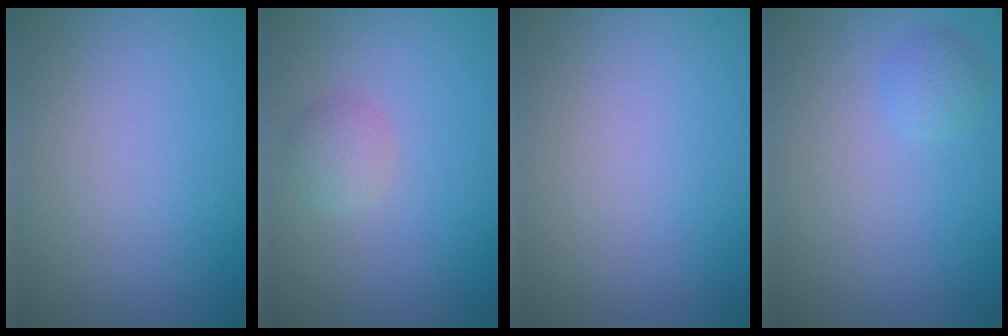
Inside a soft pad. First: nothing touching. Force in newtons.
{"total": 1.7, "press": 1.7, "slide": 0.2}
{"total": 0.0}
{"total": 1.3, "press": 1.3, "slide": 0.1}